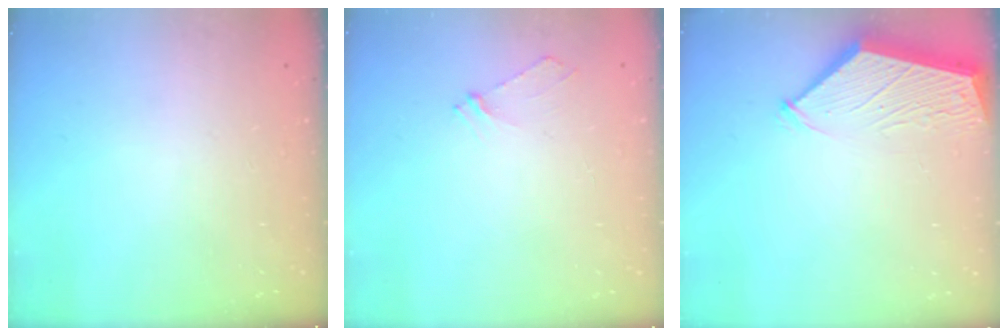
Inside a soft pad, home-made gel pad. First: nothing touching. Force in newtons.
{"total": 4.1, "press": 4.0, "slide": 0.7}
{"total": 2.9, "press": 2.8, "slide": 0.4}